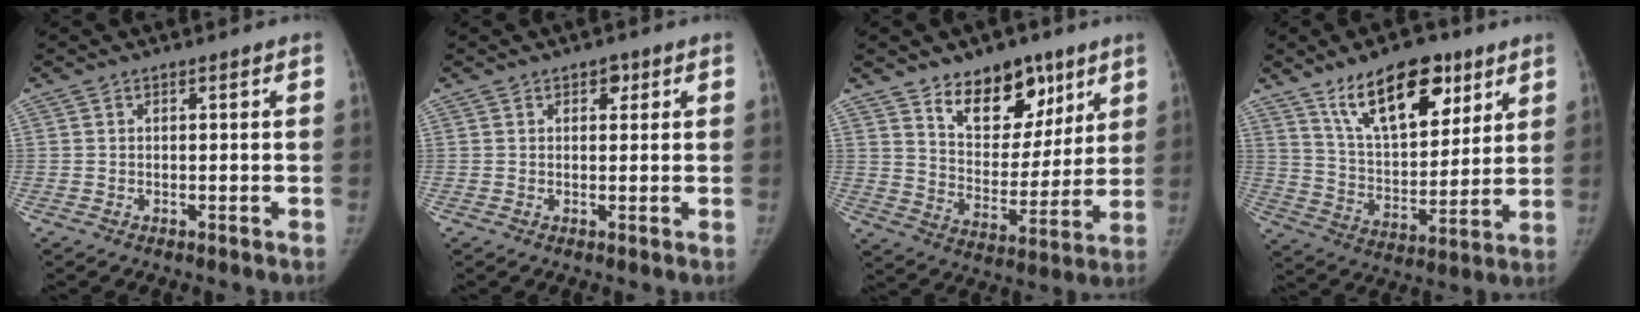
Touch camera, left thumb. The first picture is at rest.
{"total": 1.8, "force": [0.9, 1.2, 0.9], "torque": [0.001, -0.001, 0.009]}
{"total": 15.2, "force": [9.9, 8.9, 7.5], "torque": [-0.058, -0.062, 0.167]}
{"total": 18.0, "force": [10.8, 8.6, 11.6], "torque": [-0.138, -0.053, 0.189]}